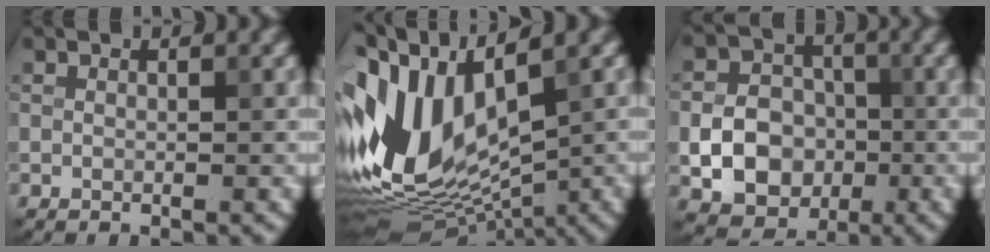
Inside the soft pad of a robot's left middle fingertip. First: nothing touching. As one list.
[{"total": 12.6, "force": [1.1, 7.3, 10.1], "torque": [-0.221, 0.000, 0.021]}, {"total": 6.6, "force": [-1.6, 5.4, 3.5], "torque": [-0.051, -0.001, -0.031]}]